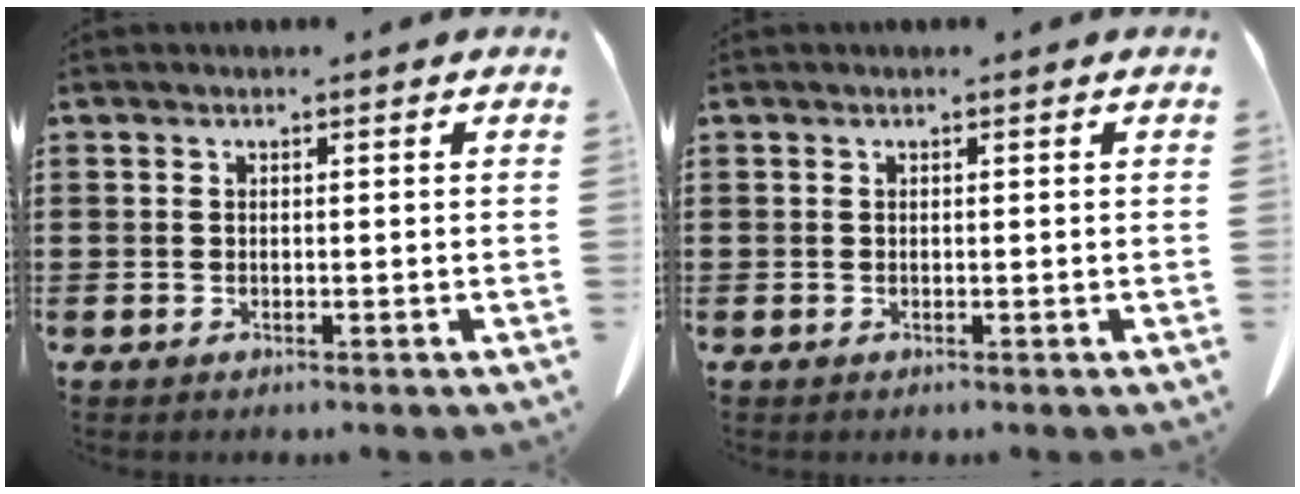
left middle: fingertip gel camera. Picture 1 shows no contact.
{"total": 0.0}